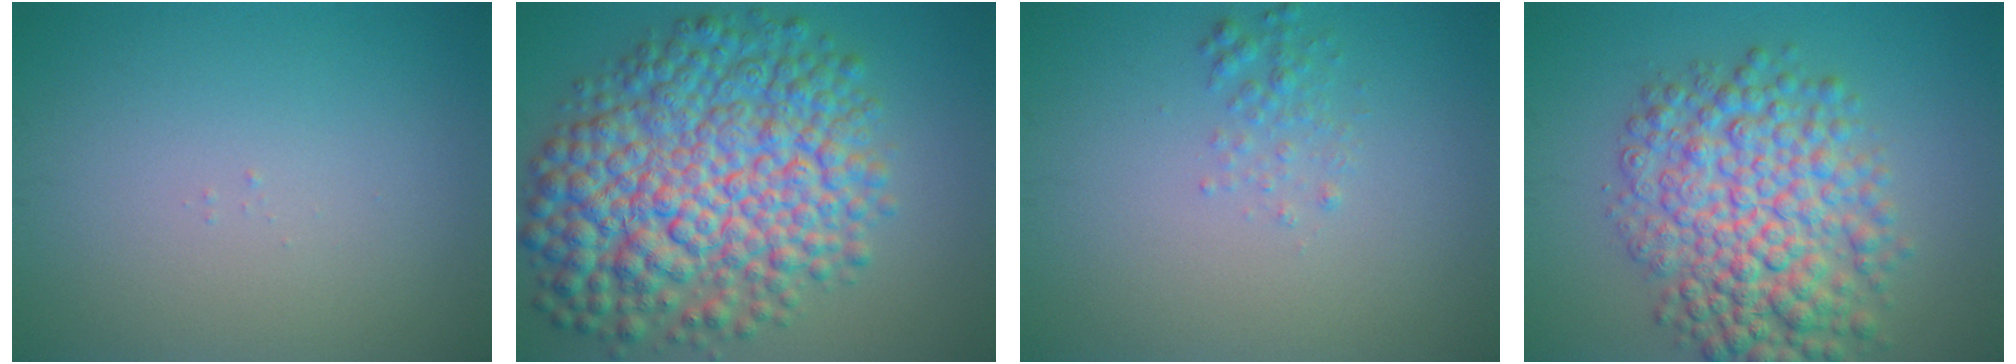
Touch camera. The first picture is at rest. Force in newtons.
{"total": 12.2, "press": 12.2, "slide": 0.2}
{"total": 1.4, "press": 1.4, "slide": 0.1}
{"total": 8.6, "press": 8.6, "slide": 0.1}